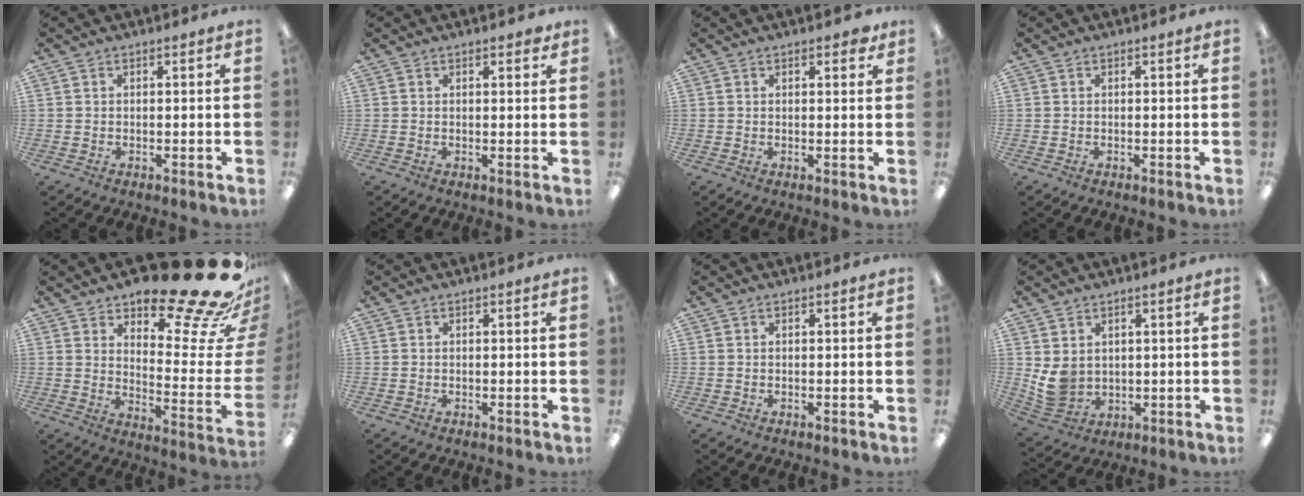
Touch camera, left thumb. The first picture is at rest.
{"total": 1.5, "force": [1.0, 0.6, 0.9], "torque": [-0.003, -0.005, 0.015]}
{"total": 2.1, "force": [1.3, 0.9, 1.3], "torque": [-0.011, -0.004, 0.020]}
{"total": 0.0}
{"total": 23.9, "force": [17.6, 7.0, 14.6], "torque": [-0.165, -0.138, 0.288]}
{"total": 0.0}
{"total": 0.0}
{"total": 6.3, "force": [2.1, 5.2, 3.0], "torque": [-0.068, -0.008, 0.044]}